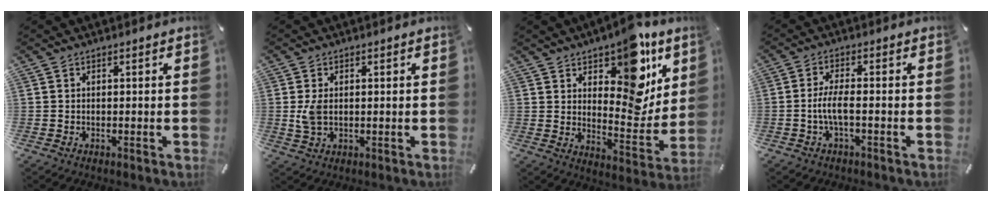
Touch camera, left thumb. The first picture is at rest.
{"total": 4.0, "force": [0.3, 2.3, 3.2], "torque": [-0.068, -0.003, -0.001]}
{"total": 16.7, "force": [10.3, 8.6, 9.8], "torque": [-0.111, -0.084, 0.173]}
{"total": 5.1, "force": [-1.4, 1.4, 4.7], "torque": [-0.104, -0.003, -0.031]}